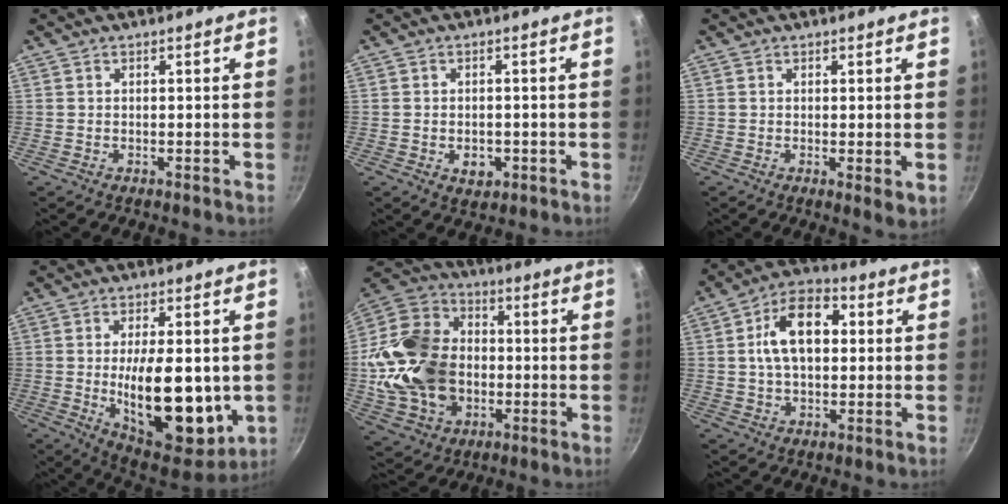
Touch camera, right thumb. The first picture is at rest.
{"total": 4.0, "force": [-1.2, 2.9, 2.6], "torque": [-0.030, 0.006, -0.011]}
{"total": 1.9, "force": [0.1, 0.5, 1.8], "torque": [-0.028, -0.007, 0.000]}
{"total": 20.5, "force": [-1.8, 9.5, 18.1], "torque": [-0.245, -0.024, -0.017]}
{"total": 22.8, "force": [-2.0, 17.4, 14.6], "torque": [-0.259, 0.039, -0.029]}
{"total": 12.7, "force": [2.0, 7.9, 9.8], "torque": [-0.135, 0.023, 0.019]}